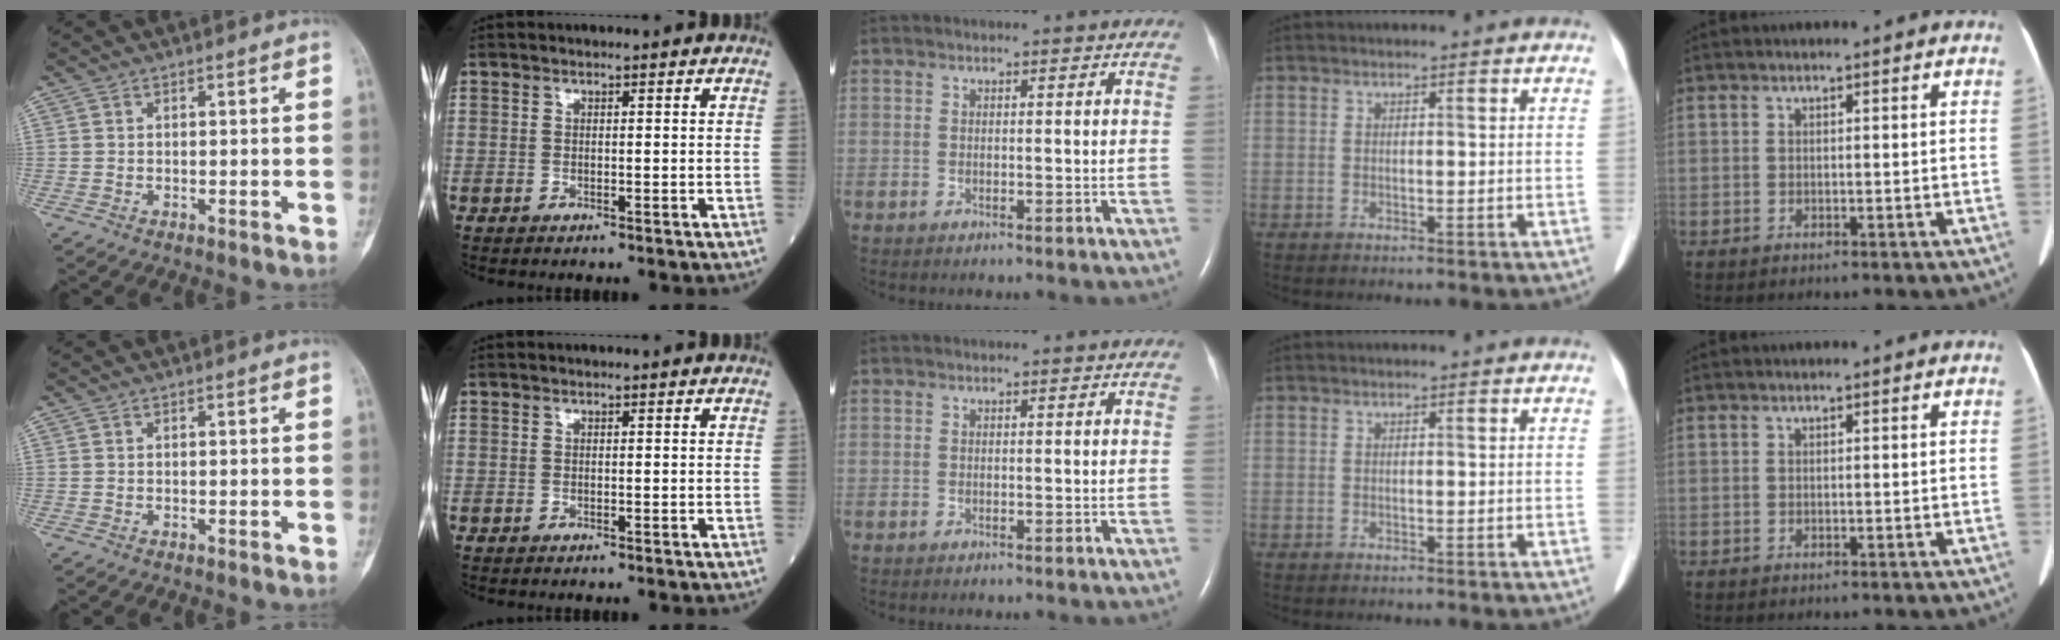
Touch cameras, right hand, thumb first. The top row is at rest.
{}